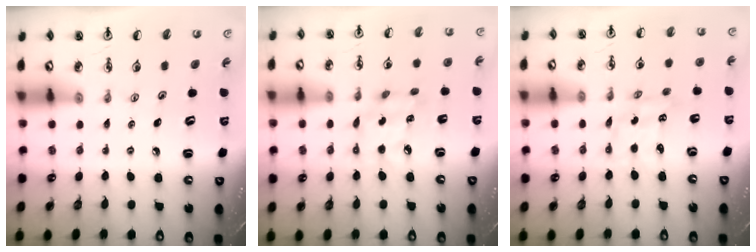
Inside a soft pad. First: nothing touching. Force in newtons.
{"total": 7.8, "press": 7.8, "slide": 0.5}
{"total": 1.9, "press": 1.9, "slide": 0.1}